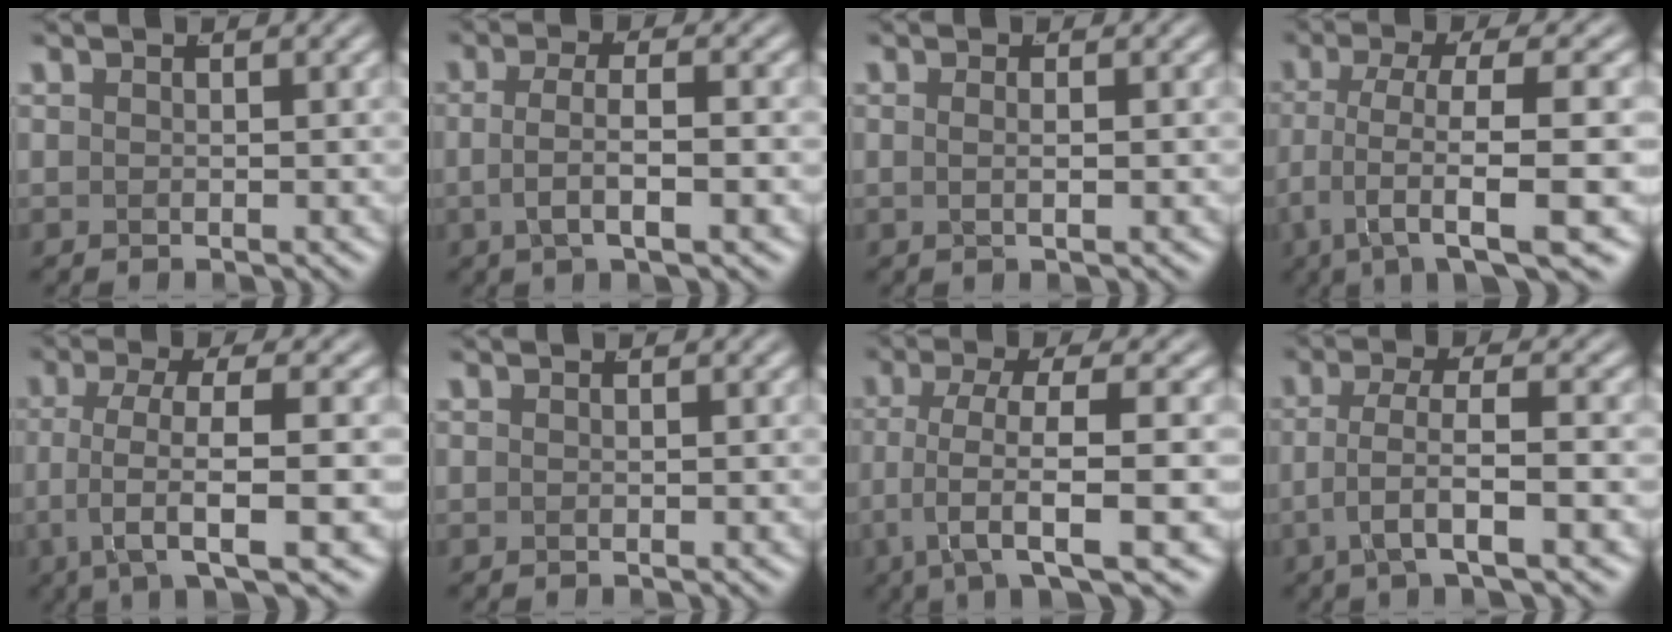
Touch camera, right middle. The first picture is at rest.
{"total": 3.6, "force": [-1.1, 1.2, 3.2], "torque": [-0.056, -0.006, -0.018]}
{"total": 1.1, "force": [-0.2, -0.4, 1.0], "torque": [-0.019, -0.005, 0.000]}
{"total": 8.3, "force": [-4.9, 2.6, 6.2], "torque": [-0.122, -0.036, -0.063]}
{"total": 6.4, "force": [-1.9, 2.3, 5.6], "torque": [-0.110, -0.025, -0.025]}
{"total": 0.0}
{"total": 6.7, "force": [-2.7, 2.3, 5.7], "torque": [-0.116, -0.031, -0.033]}
{"total": 4.5, "force": [-1.3, 1.5, 4.0], "torque": [-0.081, -0.014, -0.017]}